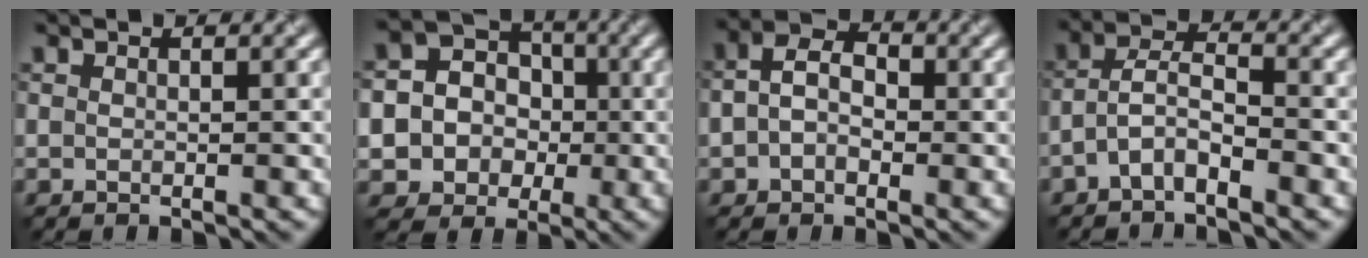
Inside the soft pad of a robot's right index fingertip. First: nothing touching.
{"total": 9.2, "force": [-1.6, 8.7, 2.5], "torque": [-0.056, 0.003, -0.050]}
{"total": 3.7, "force": [-0.2, 2.6, 2.6], "torque": [-0.047, 0.008, -0.016]}
{"total": 3.1, "force": [-1.8, 1.1, 2.3], "torque": [-0.047, 0.011, -0.045]}